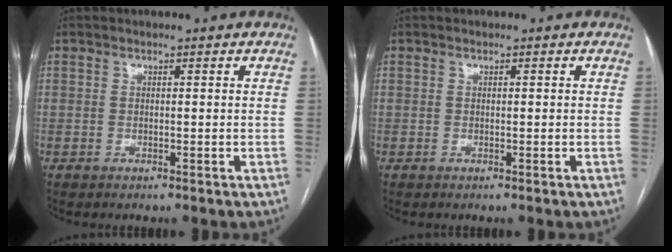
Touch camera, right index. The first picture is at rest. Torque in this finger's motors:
{"motor_torque": [0.29, 0.16, 0.08, 0.01]}